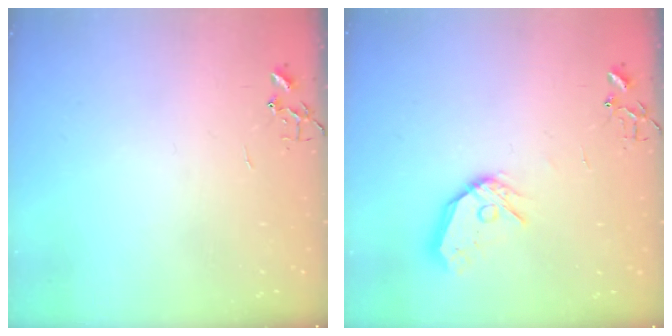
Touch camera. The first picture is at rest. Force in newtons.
{"total": 12.0, "press": 11.9, "slide": 1.6}